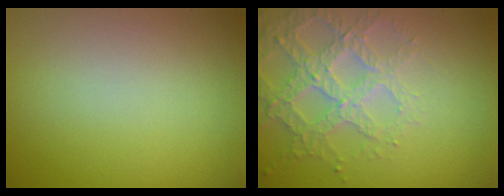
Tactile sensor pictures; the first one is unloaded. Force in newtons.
{"total": 3.8, "press": 3.6, "slide": 1.4}